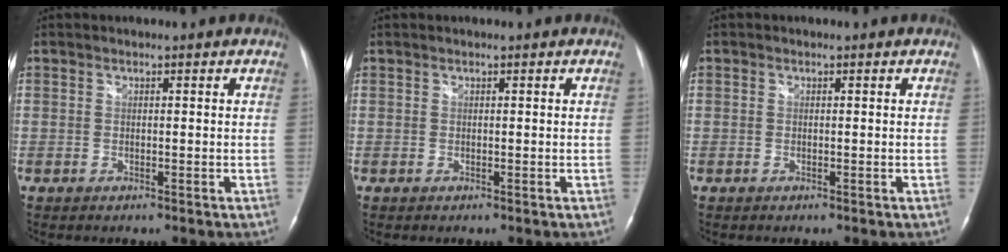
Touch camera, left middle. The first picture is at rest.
{"total": 0.0}
{"total": 0.0}